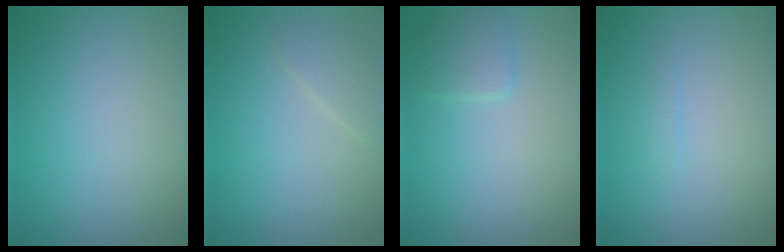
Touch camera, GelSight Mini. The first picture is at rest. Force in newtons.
{"total": 1.4, "press": 1.4, "slide": 0.1}
{"total": 1.6, "press": 1.6, "slide": 0.1}
{"total": 0.6, "press": 0.6, "slide": 0.0}